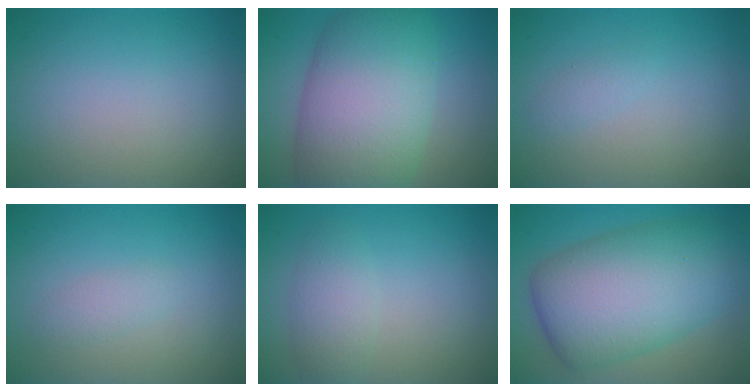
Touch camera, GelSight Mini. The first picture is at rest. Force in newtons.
{"total": 12.4, "press": 12.4, "slide": 0.4}
{"total": 0.8, "press": 0.8, "slide": 0.0}
{"total": 1.2, "press": 1.2, "slide": 0.0}
{"total": 2.4, "press": 2.4, "slide": 0.1}
{"total": 11.7, "press": 11.7, "slide": 0.1}